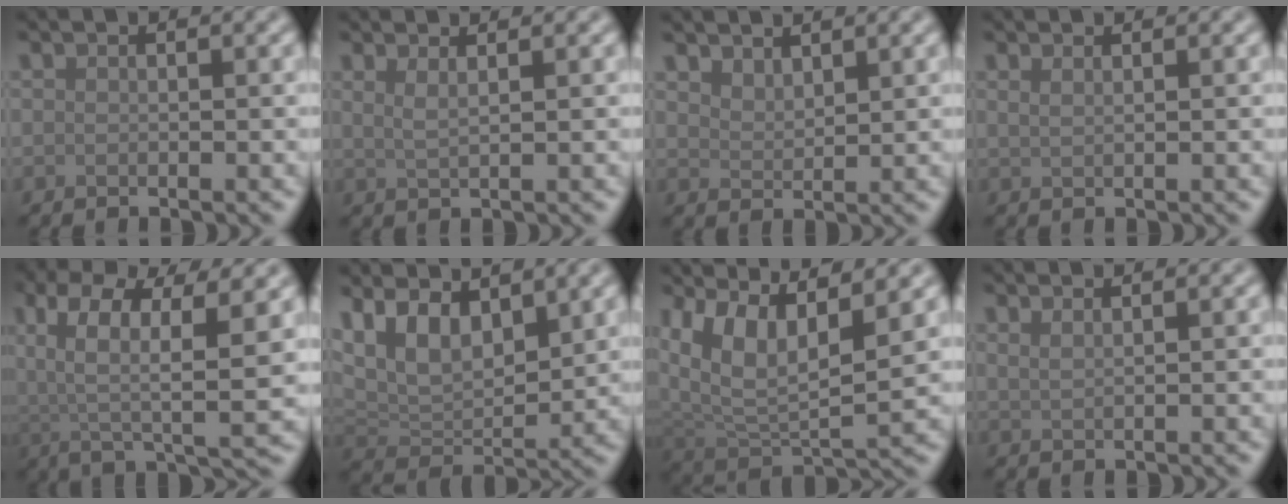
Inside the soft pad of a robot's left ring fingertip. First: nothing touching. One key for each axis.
{"total": 1.9, "fx": 1.1, "fy": 0.7, "fz": 1.3, "tx": -0.015, "ty": -0.002, "tz": 0.013}
{"total": 2.0, "fx": 1.8, "fy": 0.4, "fz": 0.6, "tx": -0.009, "ty": 0.000, "tz": 0.037}
{"total": 1.1, "fx": 0.8, "fy": 0.4, "fz": 0.6, "tx": -0.006, "ty": -0.003, "tz": 0.011}
{"total": 8.7, "fx": 2.4, "fy": 3.4, "fz": 7.6, "tx": -0.152, "ty": -0.001, "tz": 0.035}
{"total": 7.1, "fx": 3.5, "fy": 4.0, "fz": 4.8, "tx": -0.093, "ty": -0.003, "tz": 0.065}
{"total": 8.2, "fx": 4.6, "fy": 3.2, "fz": 6.0, "tx": -0.123, "ty": -0.001, "tz": 0.089}
{"total": 1.5, "fx": 1.1, "fy": 0.6, "fz": 0.8, "tx": -0.008, "ty": 0.000, "tz": 0.015}